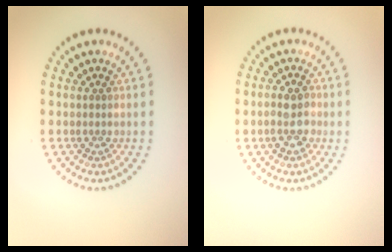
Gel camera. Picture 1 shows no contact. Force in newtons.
{"total": 2.3, "press": 2.3, "slide": 0.2}